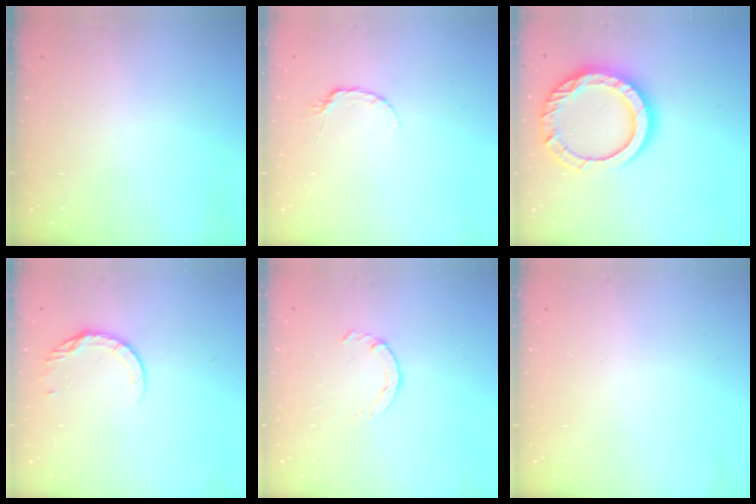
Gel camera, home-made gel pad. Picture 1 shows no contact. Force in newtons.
{"total": 4.0, "press": 4.0, "slide": 0.5}
{"total": 17.4, "press": 17.3, "slide": 1.8}
{"total": 7.9, "press": 7.8, "slide": 0.9}
{"total": 2.2, "press": 2.1, "slide": 0.4}
{"total": 0.0}